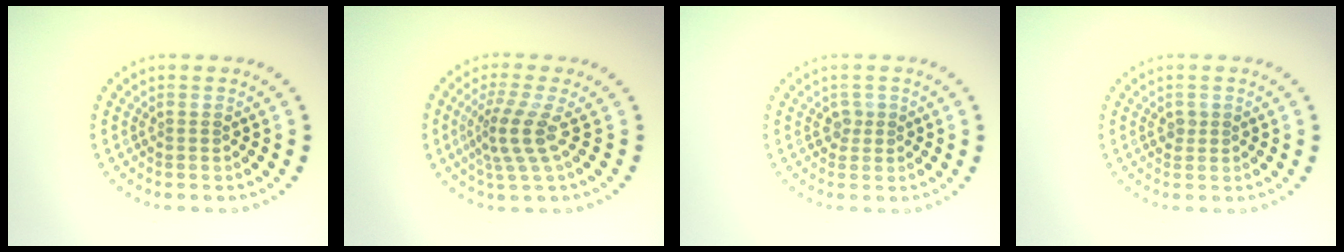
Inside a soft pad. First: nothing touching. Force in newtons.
{"total": 3.3, "press": 2.3, "slide": 2.4}
{"total": 1.1, "press": 0.9, "slide": 0.7}
{"total": 0.8, "press": 0.7, "slide": 0.2}